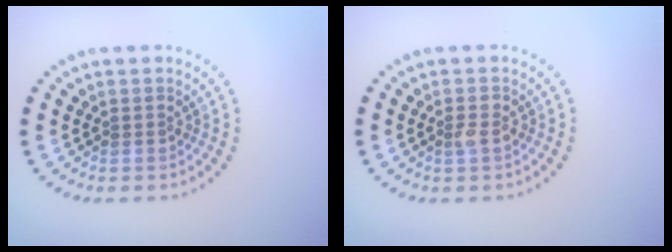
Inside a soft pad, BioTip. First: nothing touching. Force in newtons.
{"total": 1.1, "press": 1.1, "slide": 0.1}